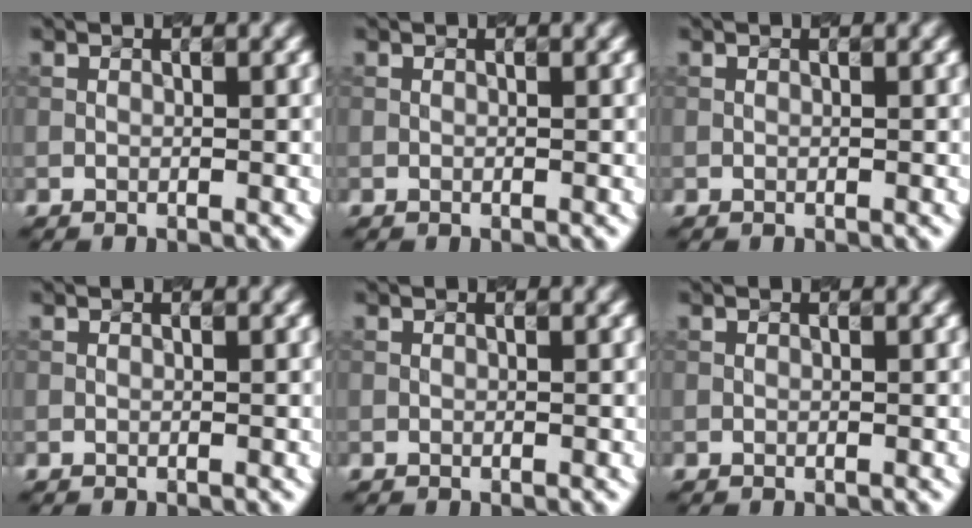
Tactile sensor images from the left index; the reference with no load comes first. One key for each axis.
{"total": 0.0}
{"total": 0.0}
{"total": 0.0}
{"total": 0.0}
{"total": 0.0}